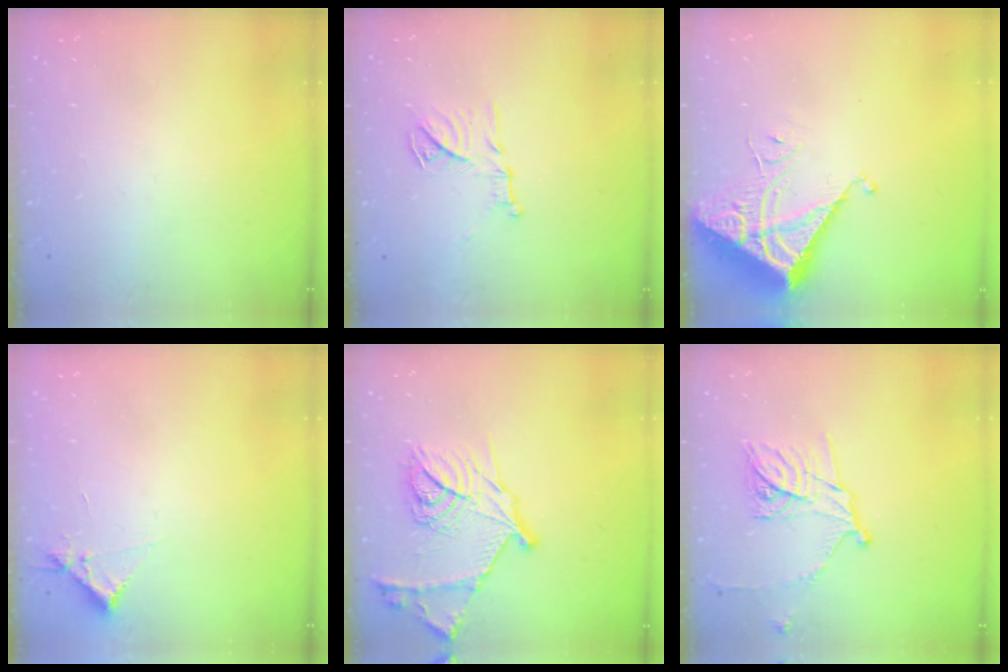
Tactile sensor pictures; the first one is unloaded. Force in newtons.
{"total": 12.5, "press": 12.5, "slide": 0.8}
{"total": 7.0, "press": 7.0, "slide": 0.6}
{"total": 3.9, "press": 3.9, "slide": 0.5}
{"total": 19.6, "press": 19.5, "slide": 1.5}
{"total": 13.5, "press": 13.5, "slide": 0.1}